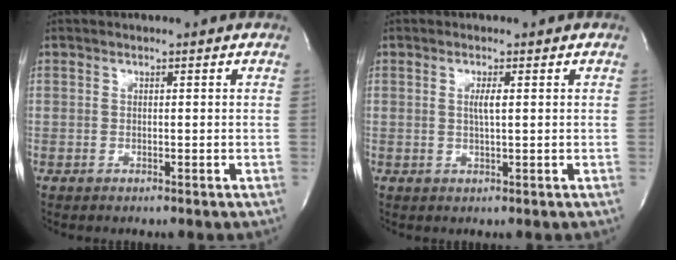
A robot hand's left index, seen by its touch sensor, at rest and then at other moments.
{"total": 1.7, "force": [0.4, -0.1, 1.7], "torque": [-0.037, -0.001, 0.007]}